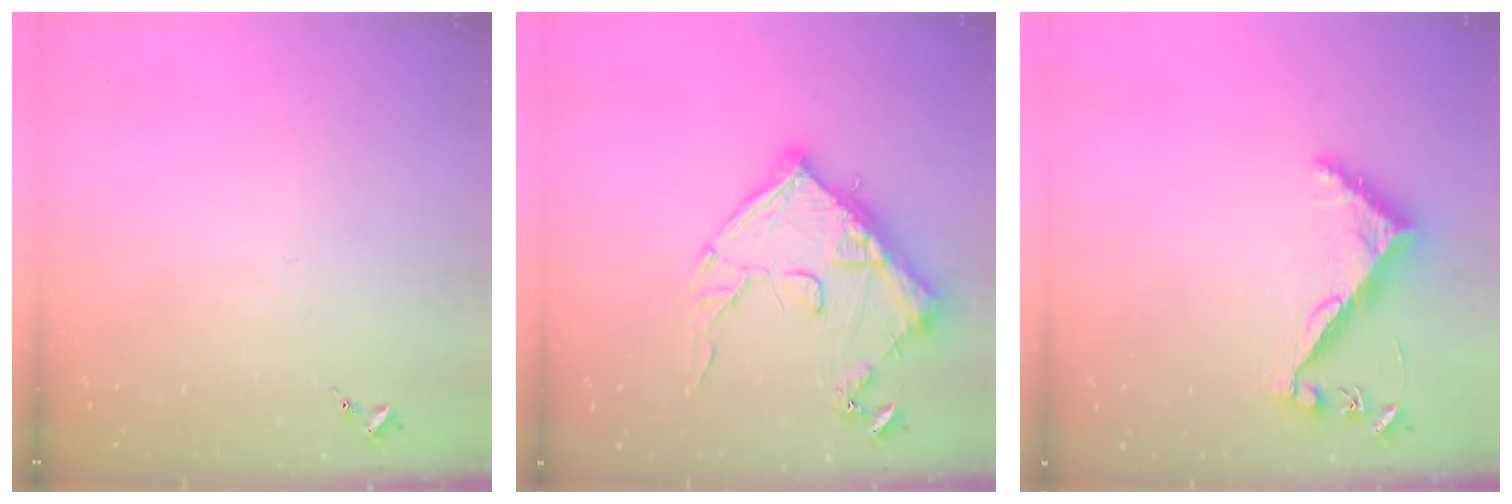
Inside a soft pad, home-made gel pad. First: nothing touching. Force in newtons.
{"total": 15.4, "press": 15.4, "slide": 0.9}
{"total": 7.5, "press": 7.4, "slide": 0.6}